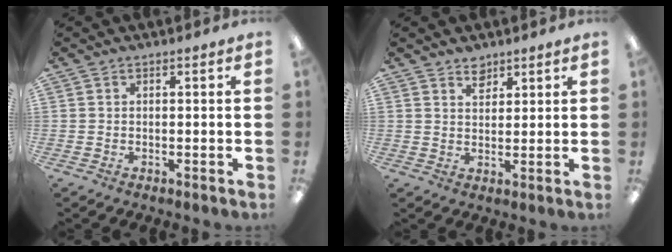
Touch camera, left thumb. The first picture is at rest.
{"total": 3.6, "force": [3.1, 1.7, 0.3], "torque": [0.003, -0.019, 0.057]}